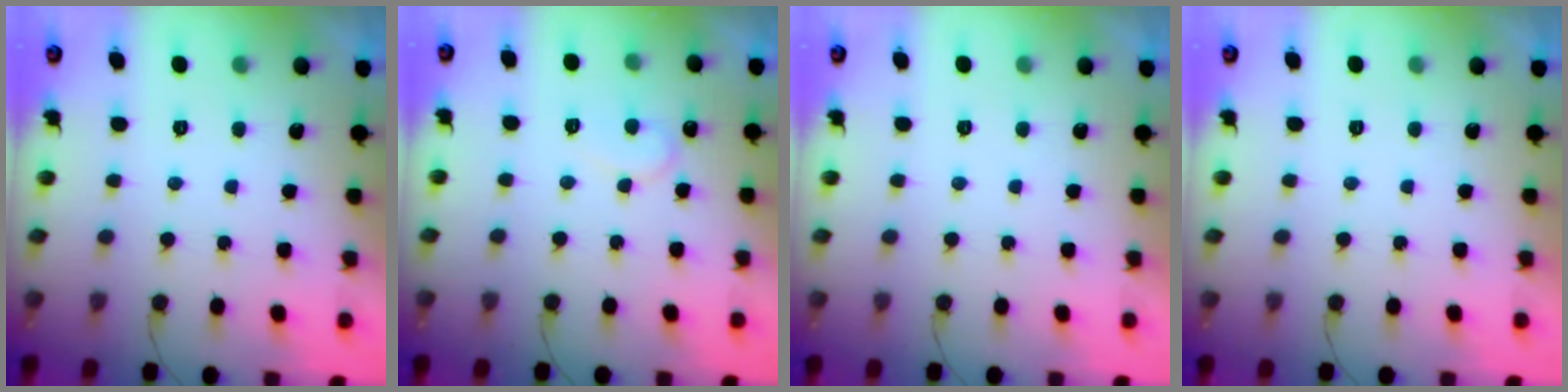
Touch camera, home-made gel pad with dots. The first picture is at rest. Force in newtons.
{"total": 7.5, "press": 7.5, "slide": 0.4}
{"total": 1.9, "press": 1.9, "slide": 0.1}
{"total": 1.7, "press": 1.7, "slide": 0.1}